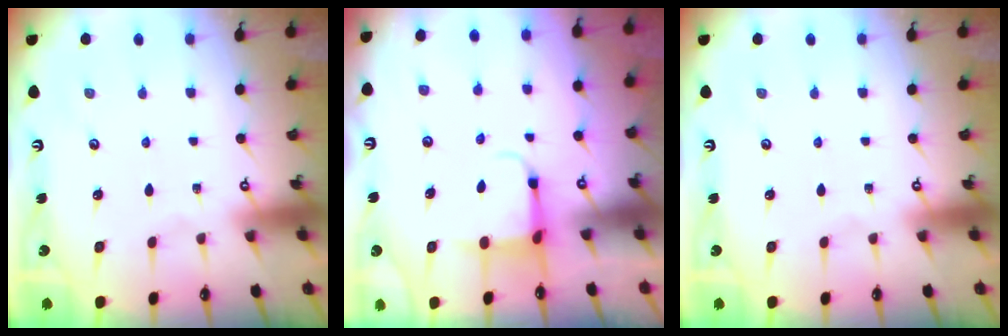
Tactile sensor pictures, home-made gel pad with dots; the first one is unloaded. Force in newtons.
{"total": 3.9, "press": 3.7, "slide": 1.2}
{"total": 0.0}